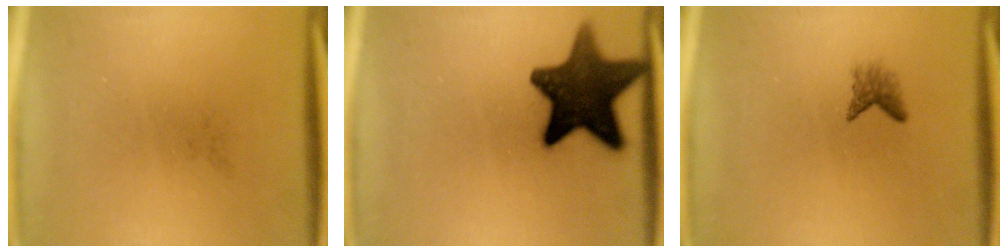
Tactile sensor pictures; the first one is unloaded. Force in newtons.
{"total": 14.8}
{"total": 1.6}